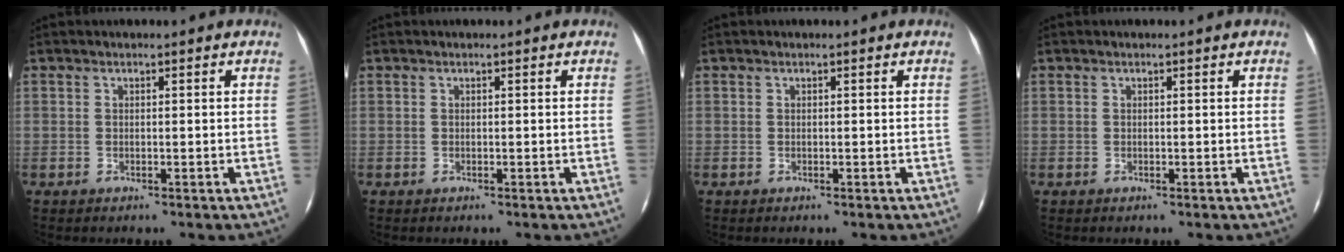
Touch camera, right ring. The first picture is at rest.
{"total": 0.0}
{"total": 0.0}
{"total": 0.0}